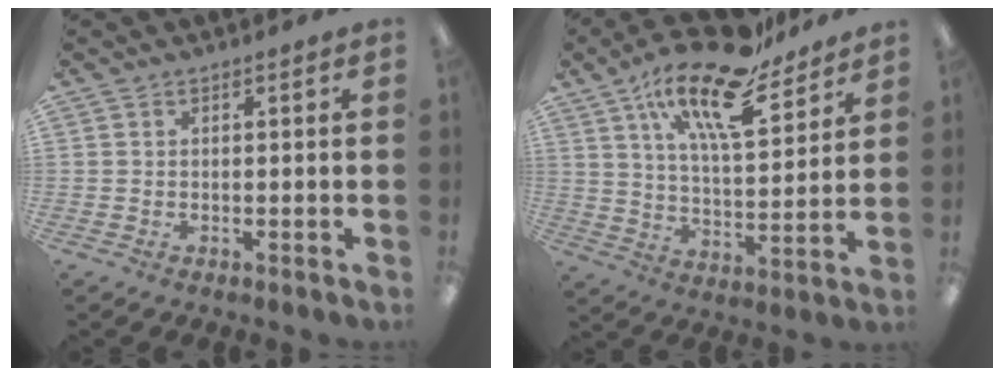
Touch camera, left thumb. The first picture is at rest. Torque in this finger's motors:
{"motor_torque": [0.38, 0.41, 1.49, -1.28, 0.41]}